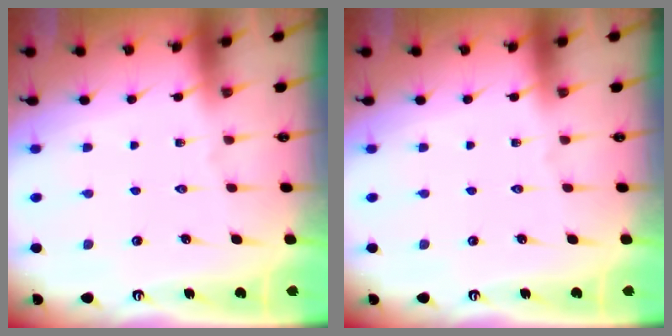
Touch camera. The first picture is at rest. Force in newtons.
{"total": 0.0}